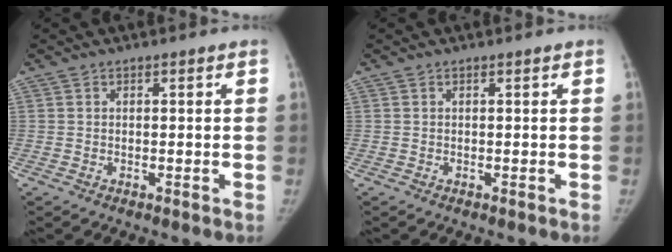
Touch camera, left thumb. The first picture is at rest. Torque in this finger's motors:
{"motor_torque": [0.19, 0.00, 0.25, -0.31, 0.04]}